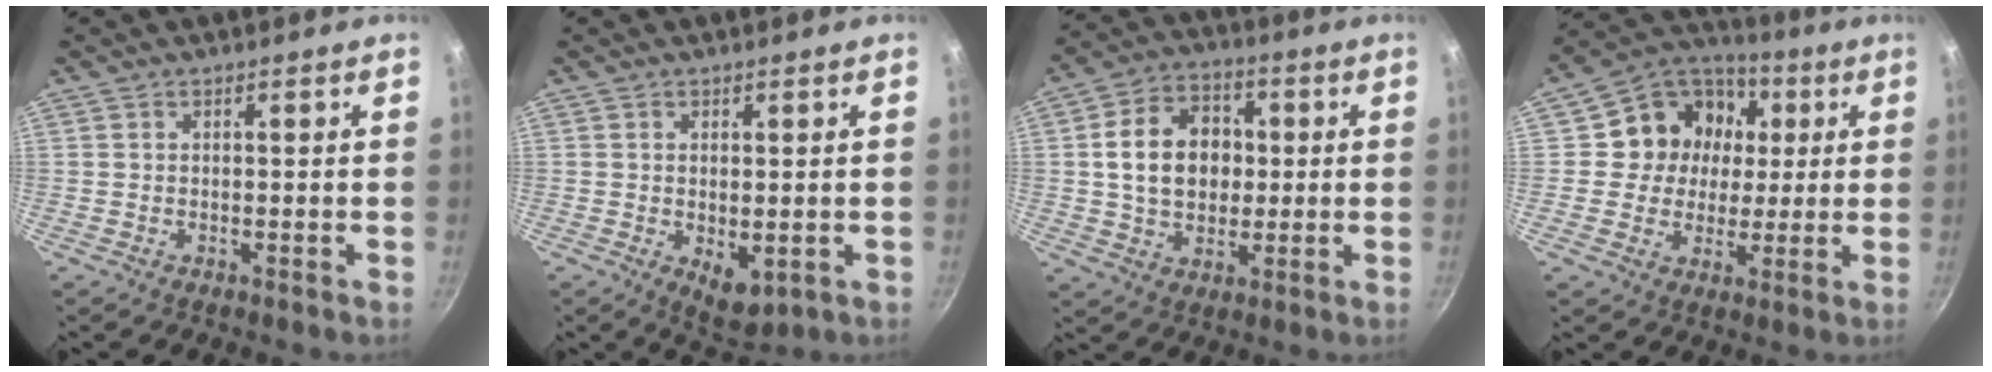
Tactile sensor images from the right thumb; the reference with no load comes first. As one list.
[{"total": 5.5, "force": [-0.8, 3.1, 4.5], "torque": [-0.056, -0.011, -0.001]}, {"total": 13.4, "force": [1.0, 10.3, 8.6], "torque": [-0.116, 0.019, 0.012]}, {"total": 14.2, "force": [2.6, 12.6, 5.9], "torque": [-0.070, 0.017, 0.028]}]